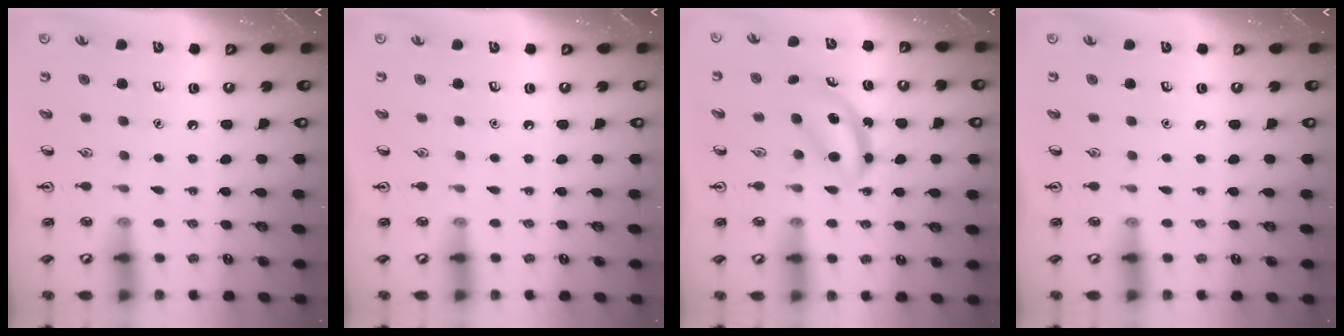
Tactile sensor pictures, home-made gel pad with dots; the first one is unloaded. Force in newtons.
{"total": 0.0}
{"total": 5.8, "press": 5.8, "slide": 0.3}
{"total": 0.0}